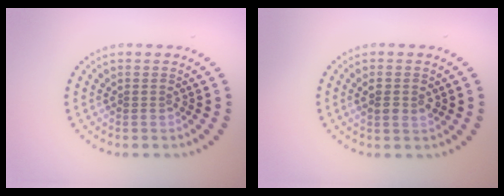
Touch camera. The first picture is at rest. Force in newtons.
{"total": 1.9, "press": 1.8, "slide": 0.5}